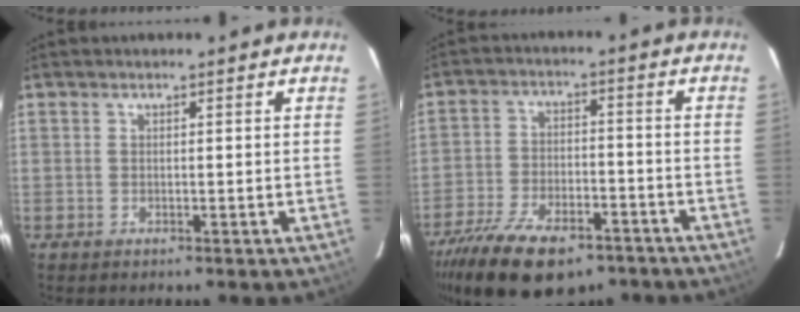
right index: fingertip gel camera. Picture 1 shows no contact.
{"total": 19.4, "force": [-13.3, 8.8, 11.1], "torque": [-0.234, -0.027, -0.212]}